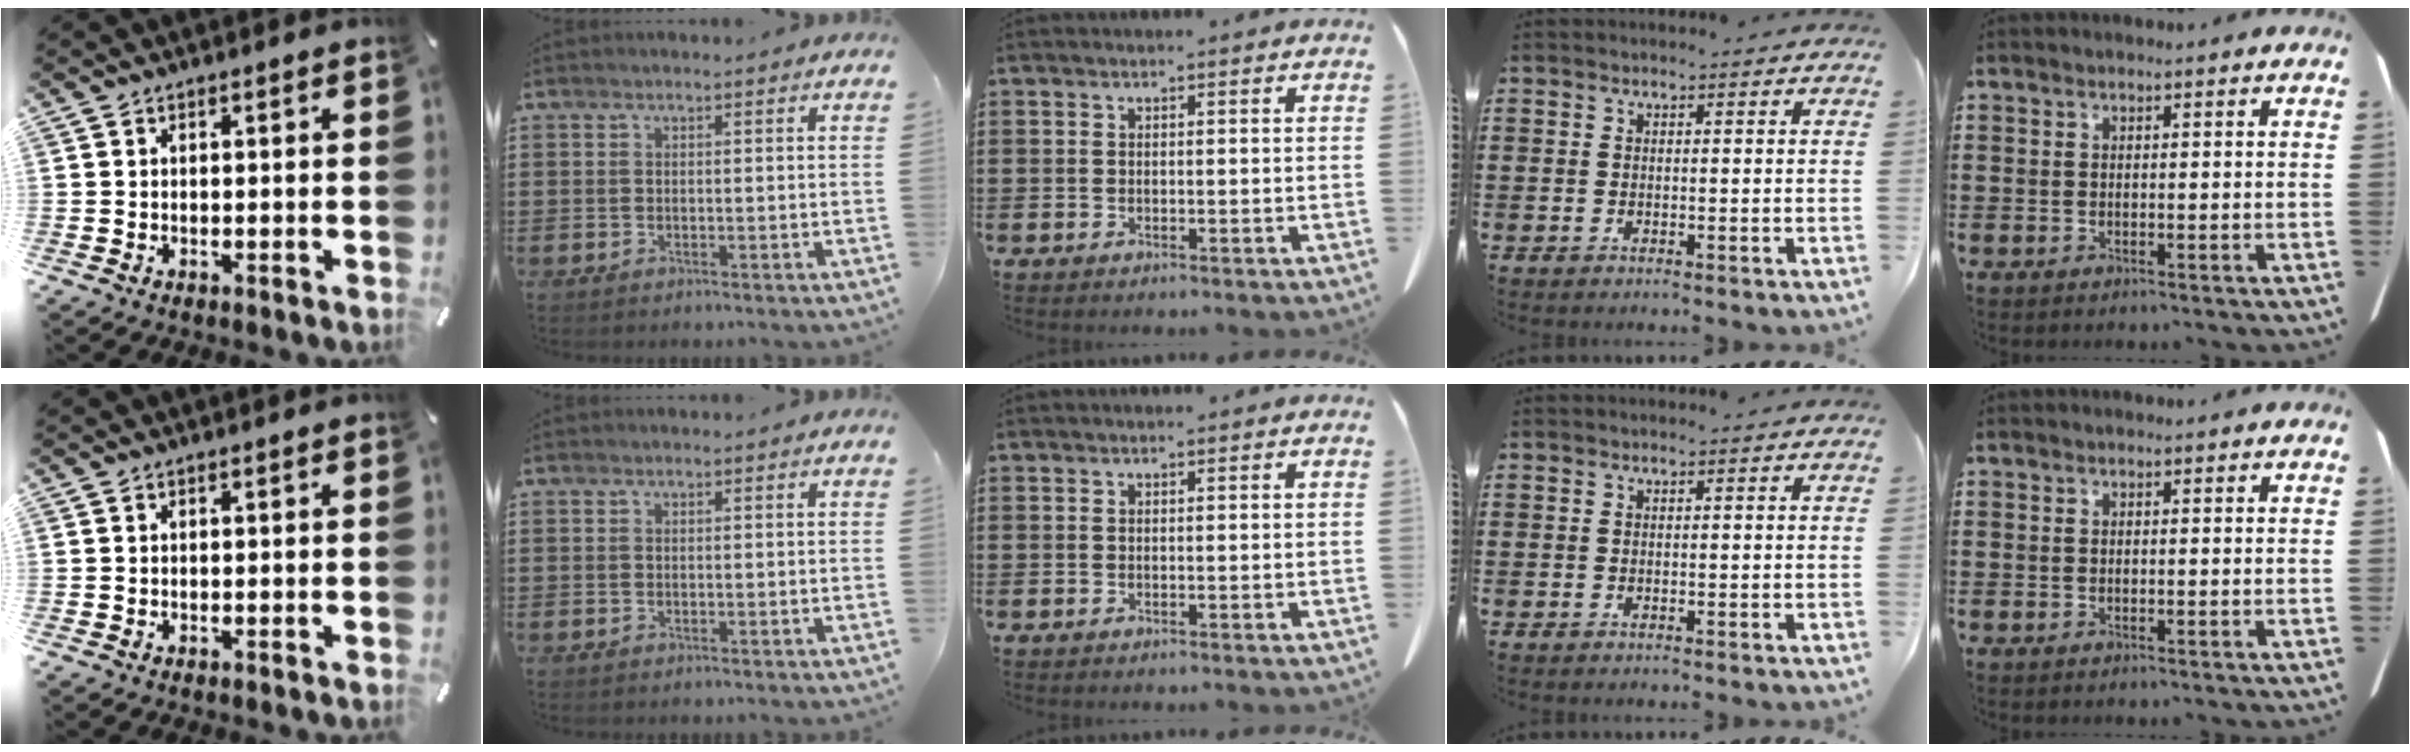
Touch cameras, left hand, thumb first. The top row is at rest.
{}